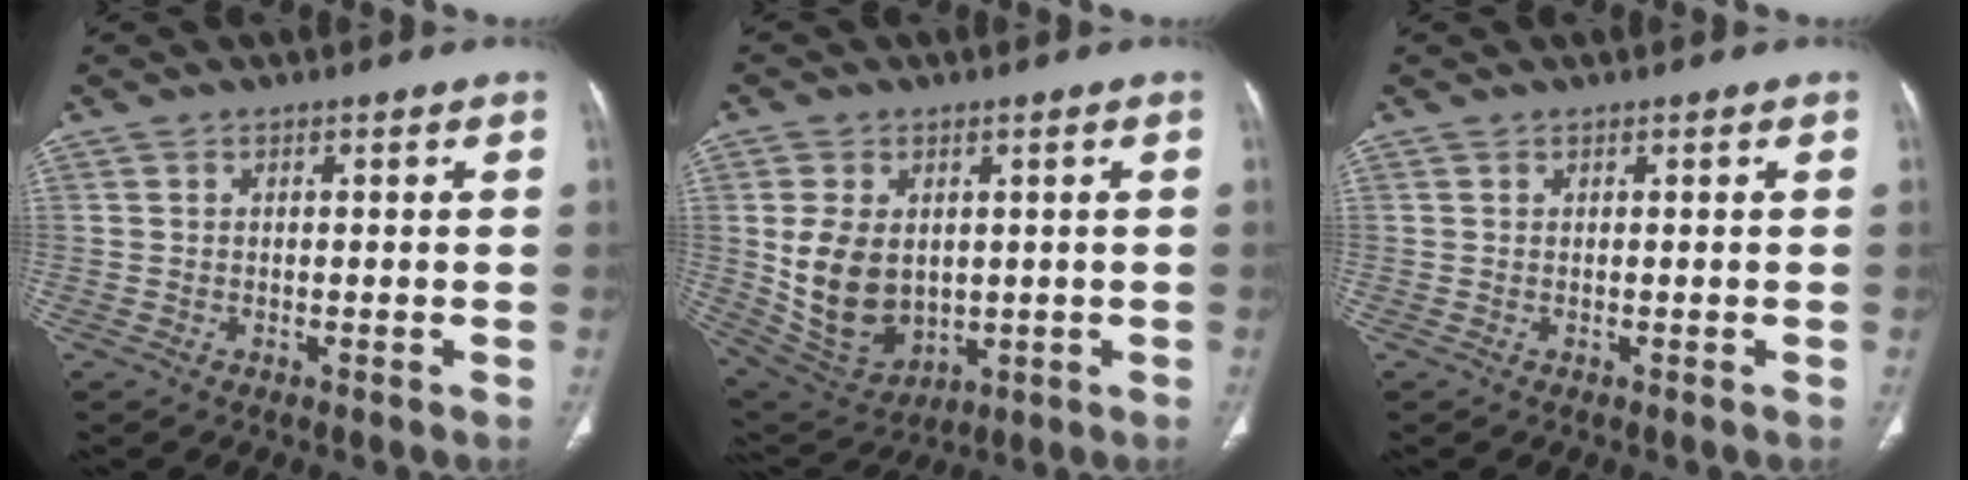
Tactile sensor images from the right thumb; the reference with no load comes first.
{"total": 13.4, "force": [0.7, 9.6, 9.3], "torque": [-0.152, -0.010, 0.043]}
{"total": 0.0}